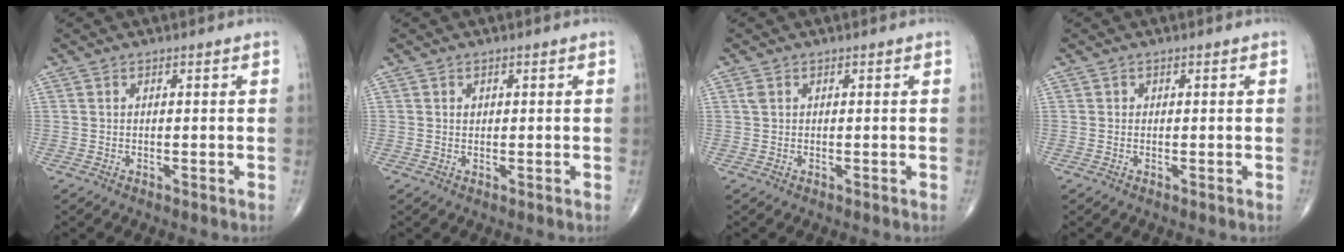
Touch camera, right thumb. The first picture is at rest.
{"total": 0.7, "force": [0.2, 0.5, 0.3], "torque": [-0.002, -0.001, 0.005]}
{"total": 1.0, "force": [0.4, 0.7, 0.6], "torque": [-0.012, 0.006, 0.011]}
{"total": 0.0}